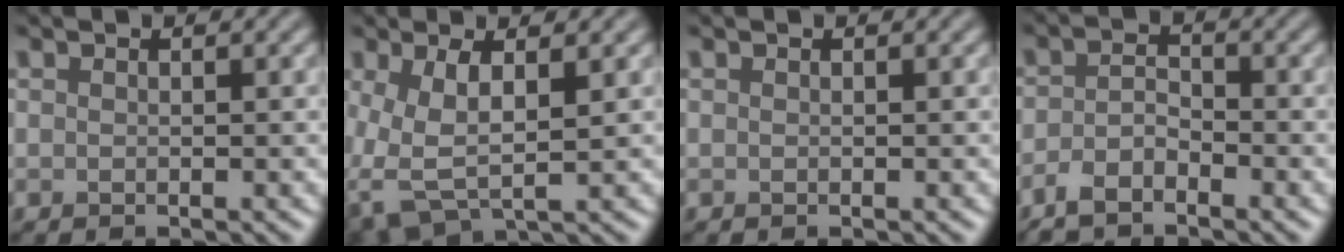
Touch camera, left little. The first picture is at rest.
{"total": 5.0, "force": [-0.1, 2.4, 4.4], "torque": [-0.107, -0.007, 0.003]}
{"total": 0.0}
{"total": 2.8, "force": [-2.0, 1.1, 1.6], "torque": [-0.036, 0.002, -0.046]}